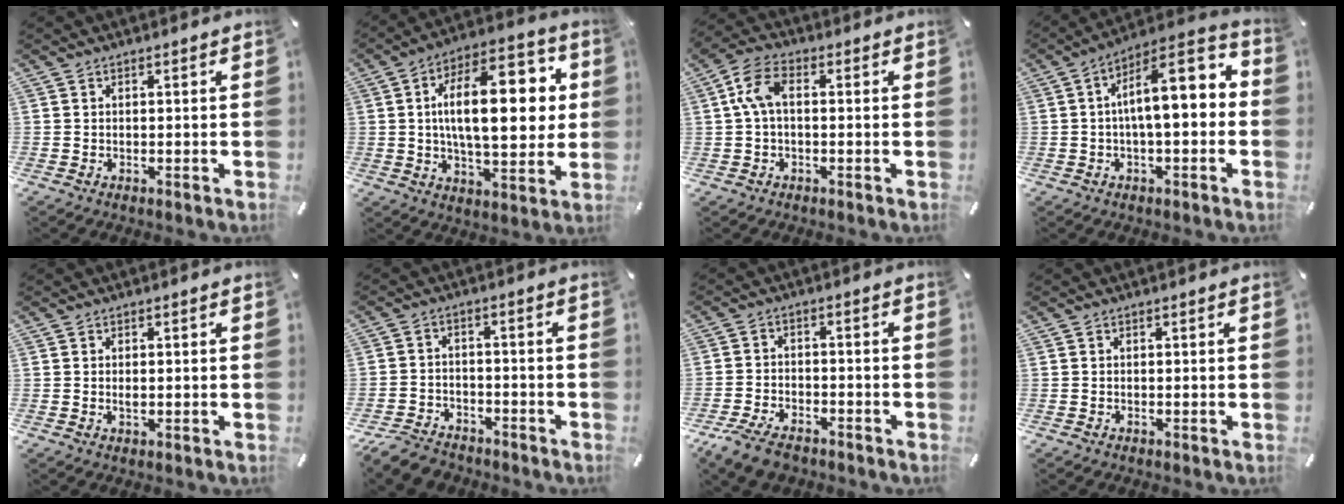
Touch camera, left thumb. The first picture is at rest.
{"total": 21.6, "force": [3.5, 10.2, 18.7], "torque": [-0.299, 0.001, 0.048]}
{"total": 7.5, "force": [0.6, 4.3, 6.1], "torque": [-0.141, 0.007, 0.007]}
{"total": 13.1, "force": [1.1, 5.3, 11.9], "torque": [-0.165, -0.017, 0.015]}
{"total": 1.1, "force": [0.0, 0.6, 0.9], "torque": [-0.018, 0.001, 0.000]}
{"total": 6.0, "force": [-5.0, 2.8, 1.4], "torque": [-0.033, 0.024, -0.099]}
{"total": 6.1, "force": [-4.6, 2.8, 2.8], "torque": [-0.068, 0.016, -0.088]}
{"total": 0.0}